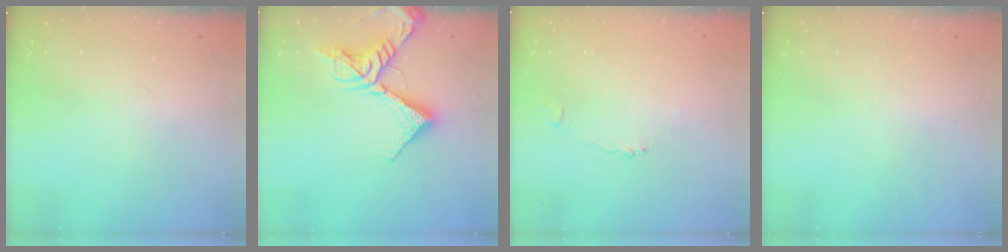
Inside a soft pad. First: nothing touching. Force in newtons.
{"total": 15.3, "press": 15.2, "slide": 1.1}
{"total": 2.2, "press": 2.1, "slide": 0.4}
{"total": 0.0}